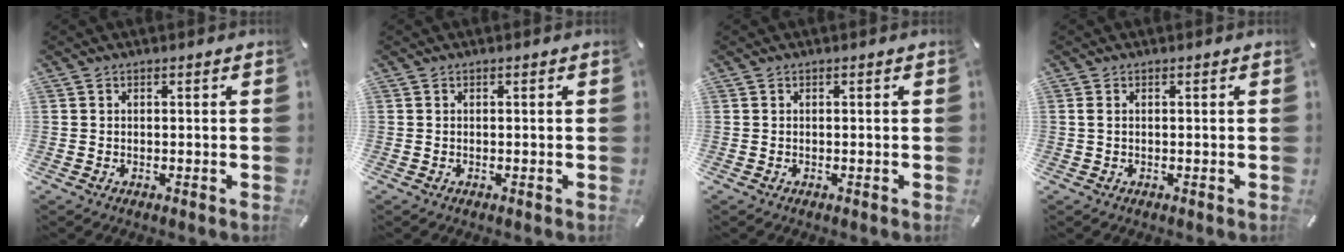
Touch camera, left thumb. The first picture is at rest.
{"total": 0.0}
{"total": 0.0}
{"total": 0.9, "force": [0.0, 0.2, 0.9], "torque": [-0.018, 0.001, 0.000]}